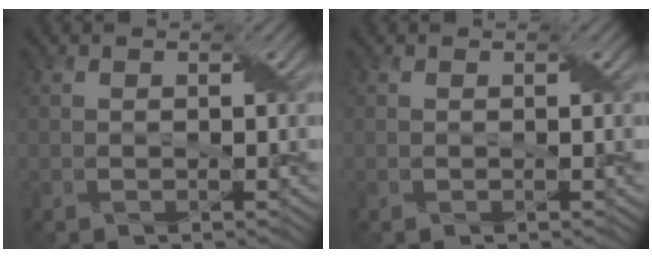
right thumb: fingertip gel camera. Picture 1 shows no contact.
{"total": 0.0}